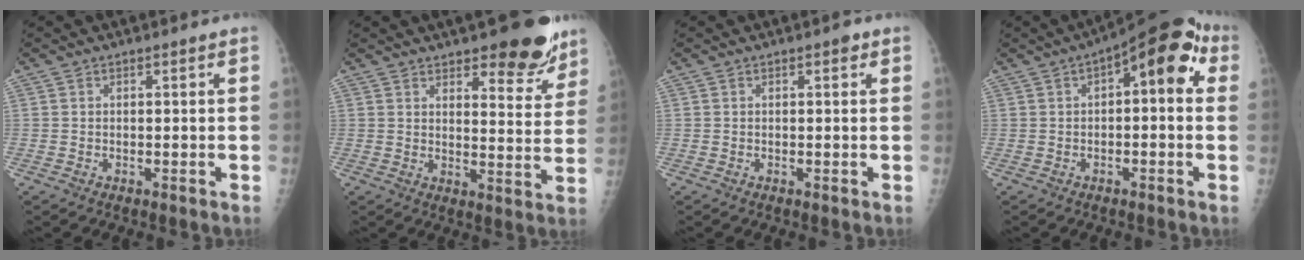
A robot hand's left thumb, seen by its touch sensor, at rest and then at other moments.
{"total": 12.0, "force": [8.4, 4.3, 7.4], "torque": [-0.051, -0.052, 0.115]}
{"total": 0.9, "force": [0.4, 0.4, 0.7], "torque": [-0.005, 0.001, 0.003]}
{"total": 11.8, "force": [2.7, 5.0, 10.4], "torque": [-0.116, 0.036, 0.027]}